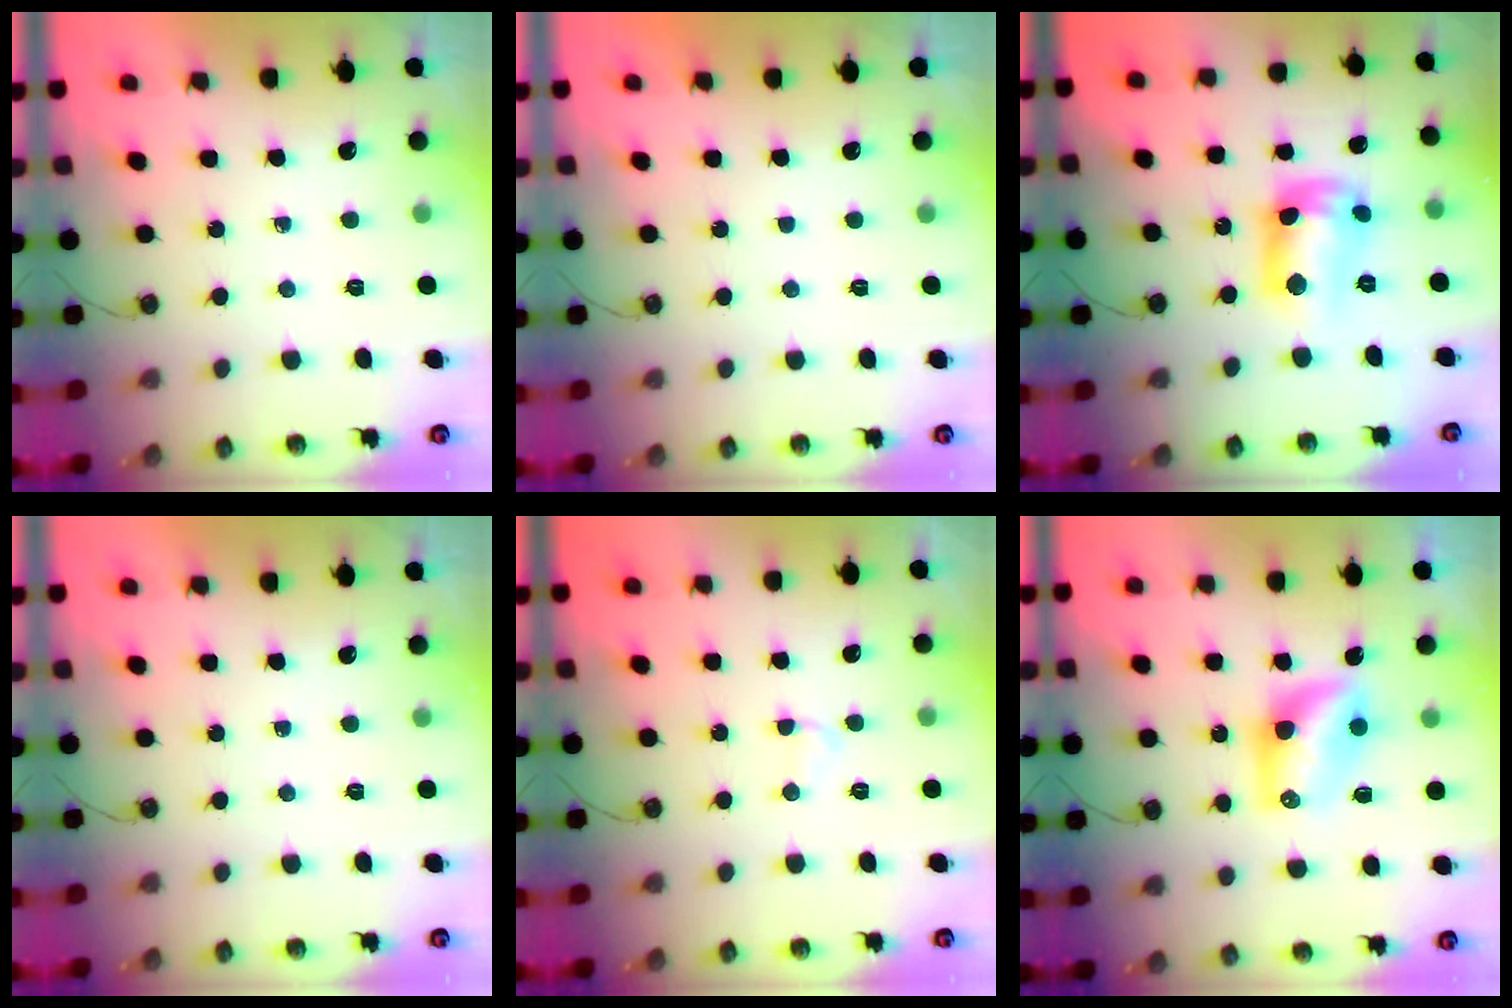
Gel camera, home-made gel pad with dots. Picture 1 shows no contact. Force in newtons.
{"total": 0.0}
{"total": 11.7, "press": 11.7, "slide": 1.1}
{"total": 0.0}
{"total": 2.5, "press": 2.5, "slide": 0.4}
{"total": 7.4, "press": 7.4, "slide": 0.2}